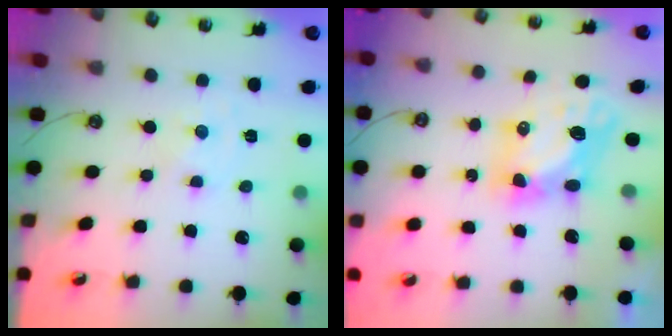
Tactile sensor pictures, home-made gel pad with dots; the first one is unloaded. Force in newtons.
{"total": 7.7, "press": 7.7, "slide": 0.6}